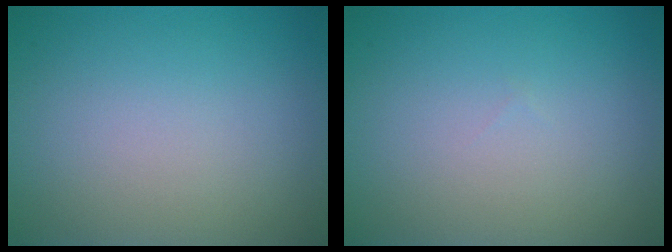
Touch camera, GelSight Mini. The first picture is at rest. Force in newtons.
{"total": 0.0}